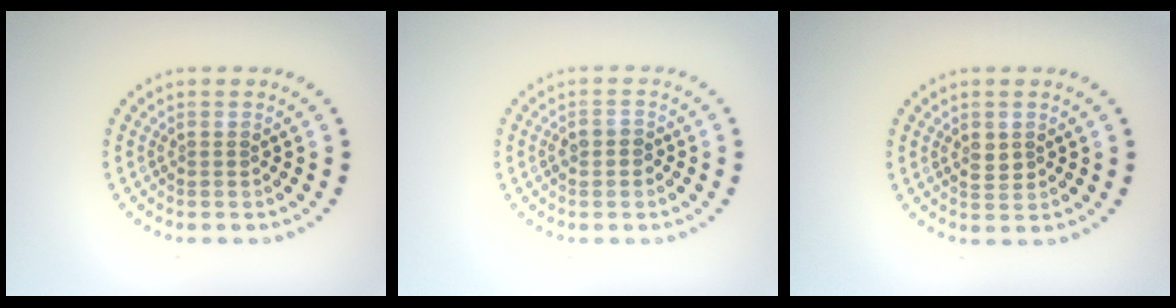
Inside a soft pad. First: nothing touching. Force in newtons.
{"total": 1.4, "press": 1.3, "slide": 0.5}
{"total": 1.4, "press": 1.4, "slide": 0.2}